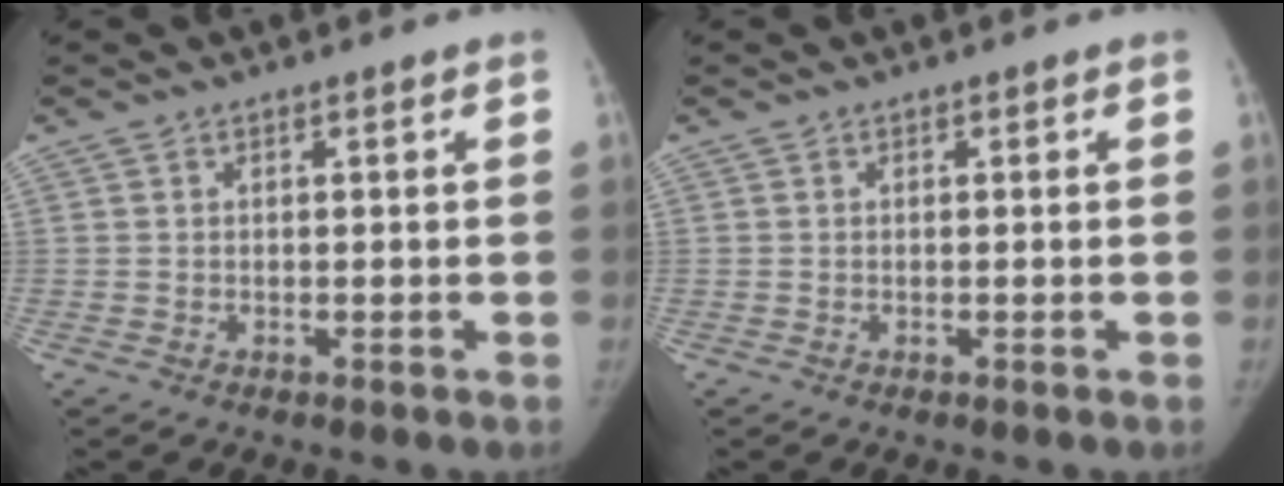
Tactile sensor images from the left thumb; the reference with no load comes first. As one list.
[{"total": 0.0}]